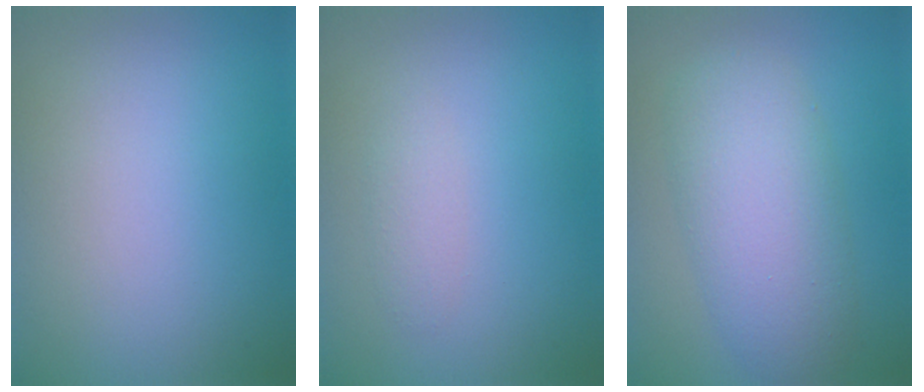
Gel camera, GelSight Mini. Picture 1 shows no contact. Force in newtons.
{"total": 1.3, "press": 1.3, "slide": 0.0}
{"total": 6.6, "press": 6.6, "slide": 0.1}